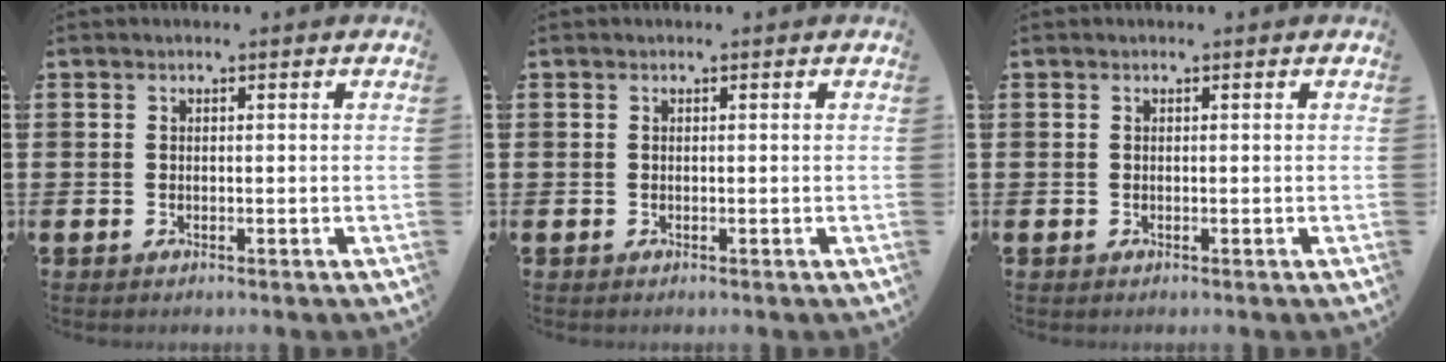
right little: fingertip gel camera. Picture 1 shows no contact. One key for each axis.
{"total": 0.0}
{"total": 0.0}